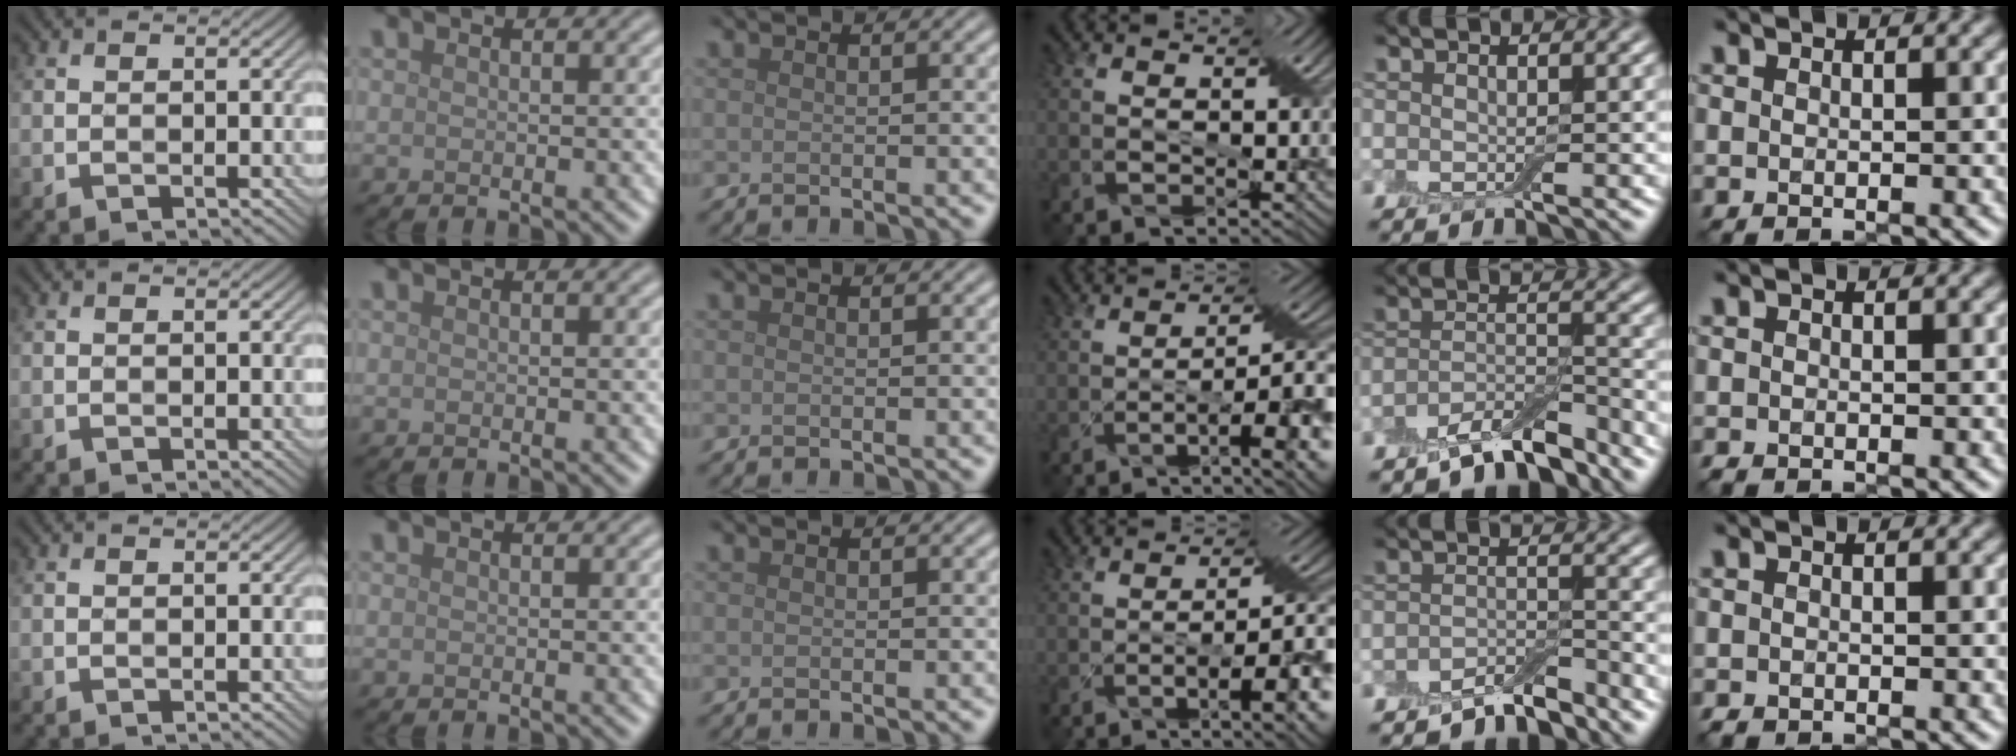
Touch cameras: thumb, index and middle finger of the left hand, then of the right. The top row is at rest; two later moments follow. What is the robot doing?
{"motion": "pour", "object": "bowl"}